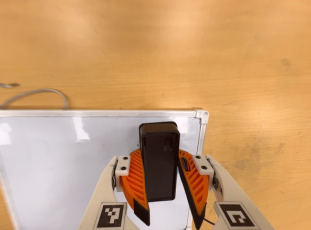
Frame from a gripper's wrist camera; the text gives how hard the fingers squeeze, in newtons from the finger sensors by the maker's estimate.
{"total": 9.7, "left": 11.1, "right": 8.4}